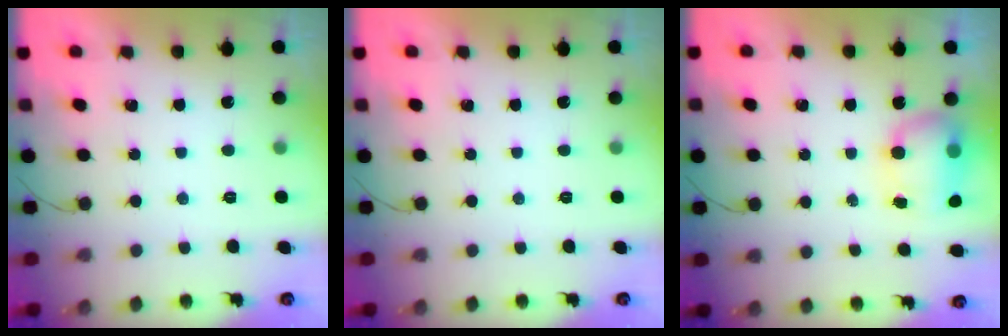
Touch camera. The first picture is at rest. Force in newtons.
{"total": 0.0}
{"total": 7.4, "press": 7.4, "slide": 1.1}